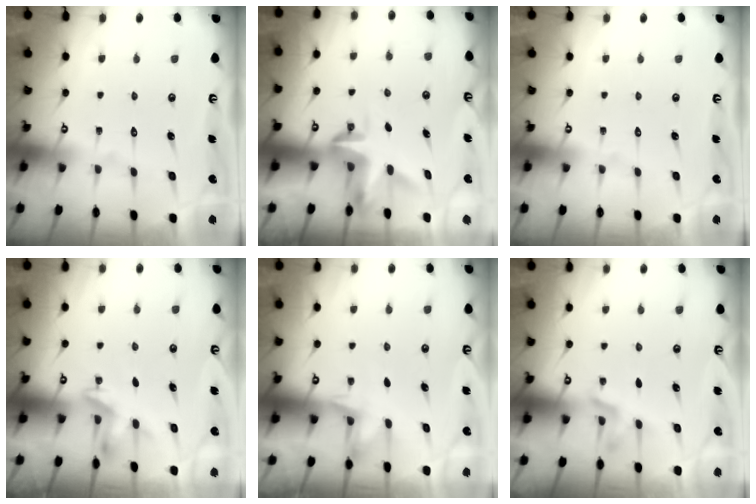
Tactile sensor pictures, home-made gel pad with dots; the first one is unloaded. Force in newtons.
{"total": 3.2, "press": 3.1, "slide": 0.5}
{"total": 0.0}
{"total": 3.3, "press": 2.9, "slide": 1.6}
{"total": 3.9, "press": 3.9, "slide": 0.4}
{"total": 1.9, "press": 1.2, "slide": 1.4}